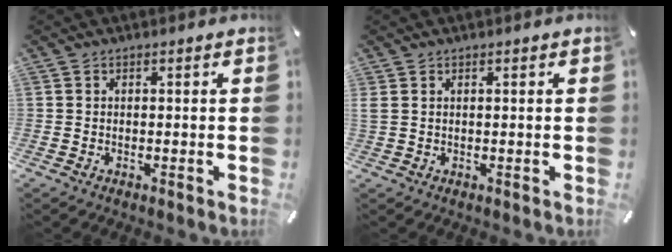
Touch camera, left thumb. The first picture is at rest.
{"total": 1.2, "force": [0.5, 0.3, 1.0], "torque": [-0.021, 0.000, 0.009]}